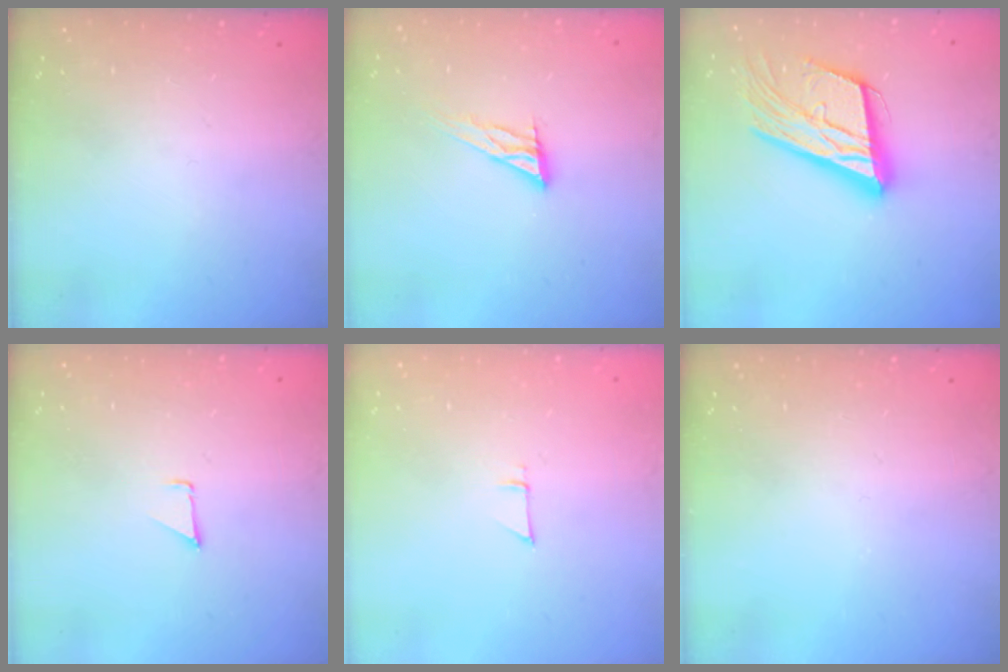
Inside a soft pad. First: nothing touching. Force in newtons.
{"total": 9.2, "press": 9.1, "slide": 0.7}
{"total": 22.7, "press": 22.3, "slide": 4.0}
{"total": 0.9, "press": 0.8, "slide": 0.1}
{"total": 3.5, "press": 3.4, "slide": 0.4}
{"total": 0.0}